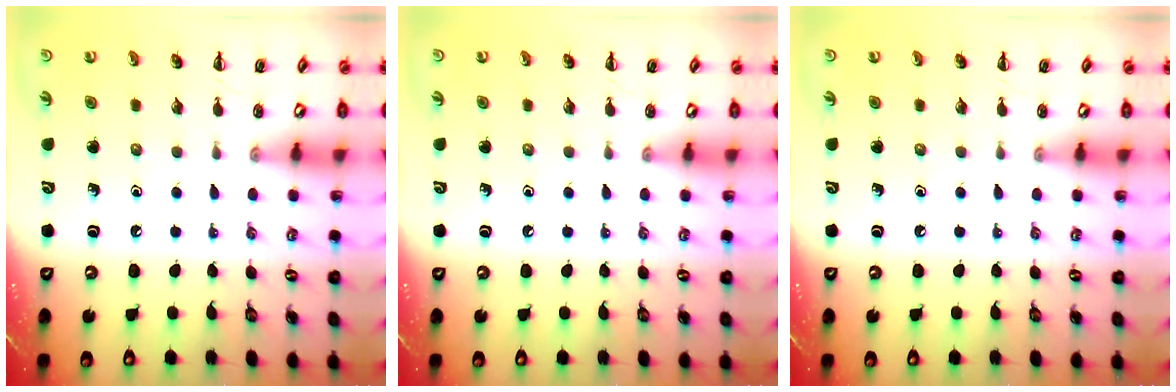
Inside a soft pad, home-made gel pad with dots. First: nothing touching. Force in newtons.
{"total": 0.0}
{"total": 0.0}